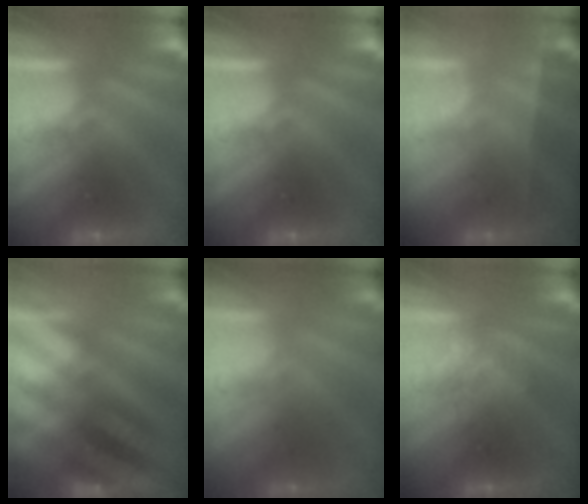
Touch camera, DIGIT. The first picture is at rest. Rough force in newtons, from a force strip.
{"total": 0.0}
{"total": 1.8}
{"total": 2.9}
{"total": 1.7}
{"total": 3.9}